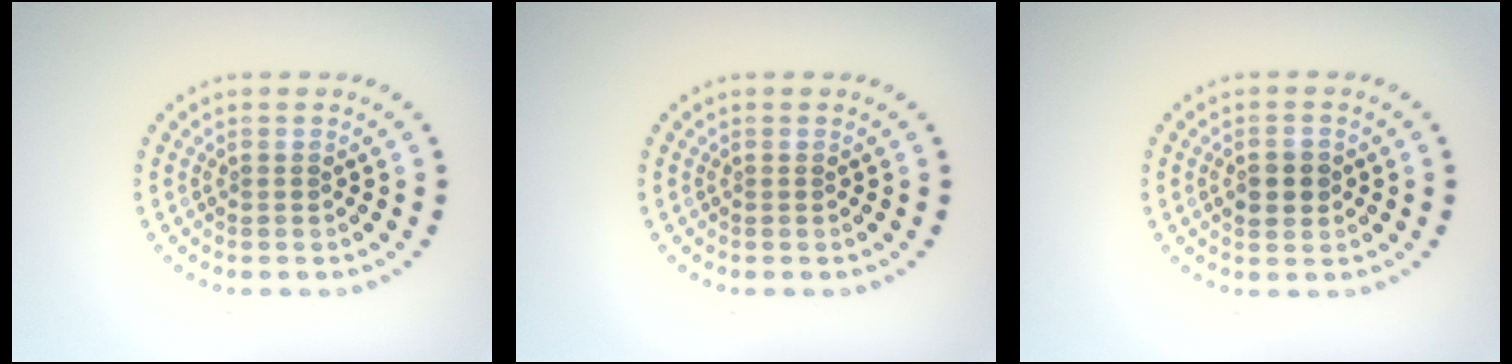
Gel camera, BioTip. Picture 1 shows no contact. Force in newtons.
{"total": 0.0}
{"total": 2.7, "press": 2.7, "slide": 0.2}